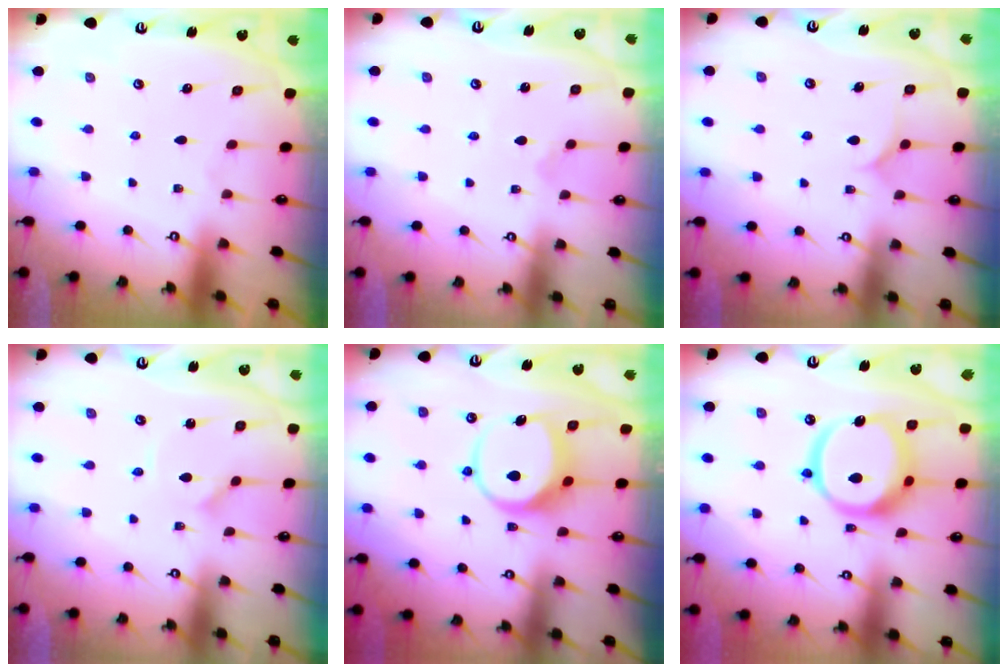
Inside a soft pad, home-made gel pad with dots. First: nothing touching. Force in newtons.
{"total": 1.6, "press": 1.6, "slide": 0.1}
{"total": 6.9, "press": 6.8, "slide": 0.6}
{"total": 0.9, "press": 0.9, "slide": 0.0}
{"total": 7.6, "press": 7.5, "slide": 1.1}
{"total": 14.5, "press": 14.3, "slide": 1.9}